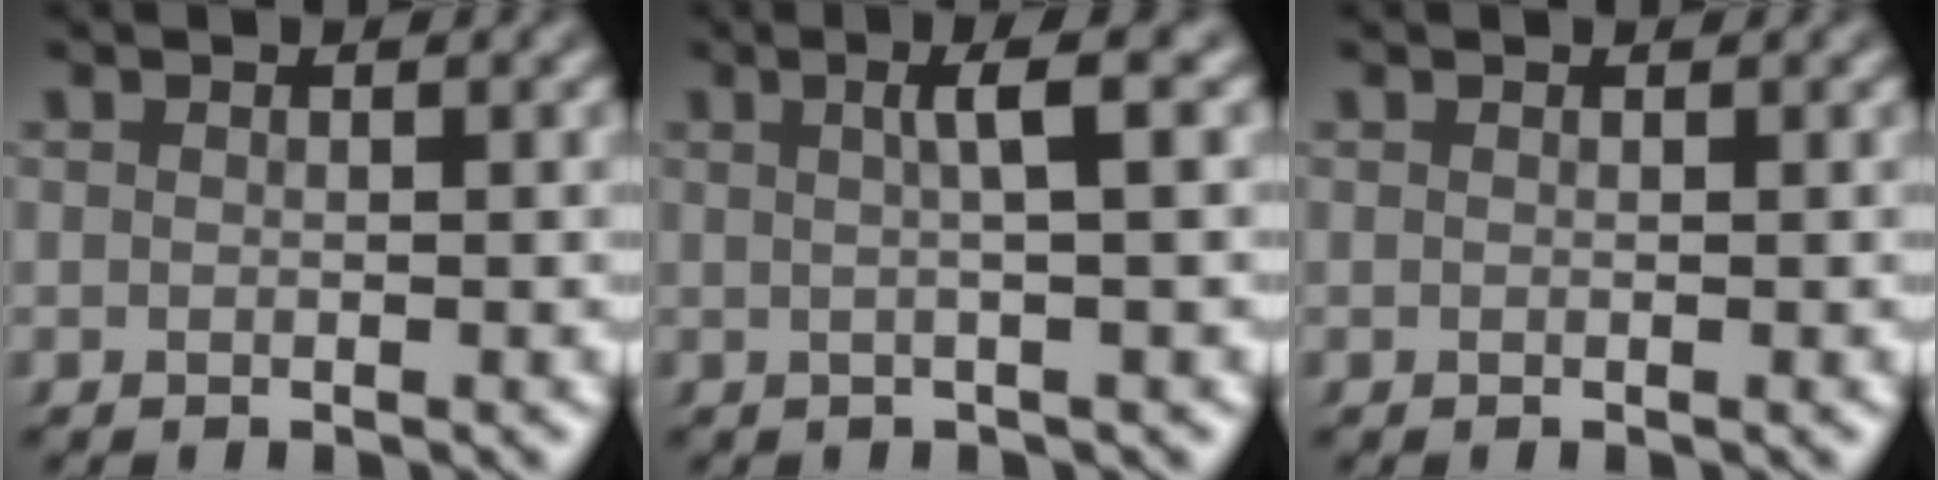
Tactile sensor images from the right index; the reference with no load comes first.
{"total": 3.2, "force": [0.8, -0.4, 3.0], "torque": [-0.044, 0.015, 0.010]}
{"total": 0.0}